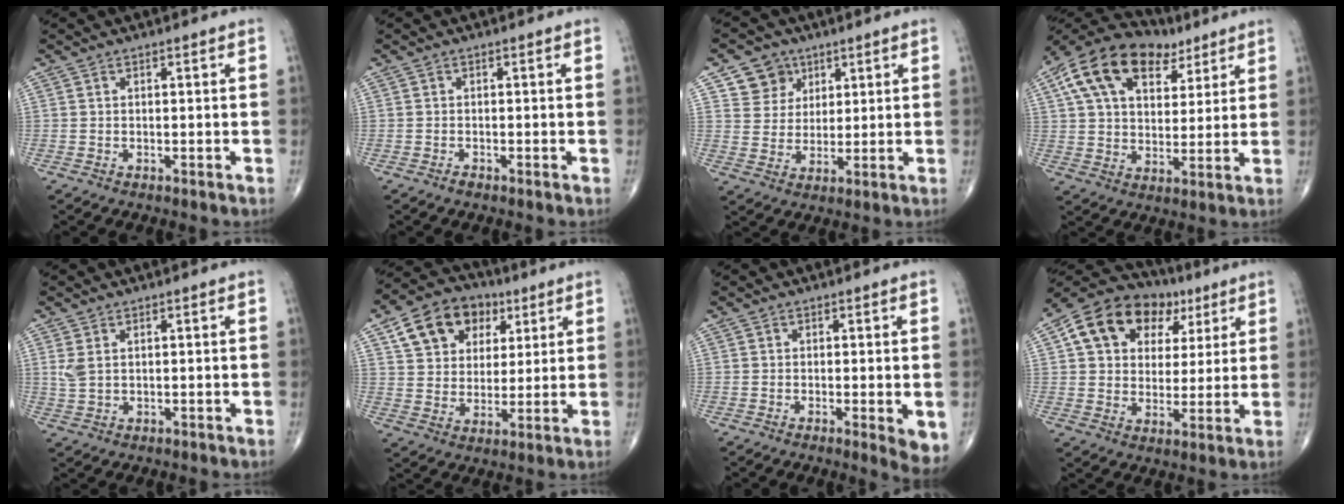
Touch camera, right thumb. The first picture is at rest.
{"total": 0.6, "force": [-0.5, 0.2, 0.2], "torque": [-0.006, -0.002, -0.012]}
{"total": 7.1, "force": [3.6, 5.9, 1.2], "torque": [0.010, -0.020, 0.067]}
{"total": 19.3, "force": [9.5, 11.5, 12.3], "torque": [-0.197, 0.005, 0.162]}
{"total": 2.8, "force": [1.0, 1.6, 2.1], "torque": [-0.046, 0.004, 0.026]}
{"total": 14.0, "force": [6.2, 10.4, 7.0], "torque": [-0.089, -0.005, 0.105]}
{"total": 4.4, "force": [-0.9, 1.3, 4.1], "torque": [-0.055, -0.012, -0.014]}
{"total": 17.4, "force": [6.6, 12.8, 9.7], "torque": [-0.131, 0.011, 0.106]}